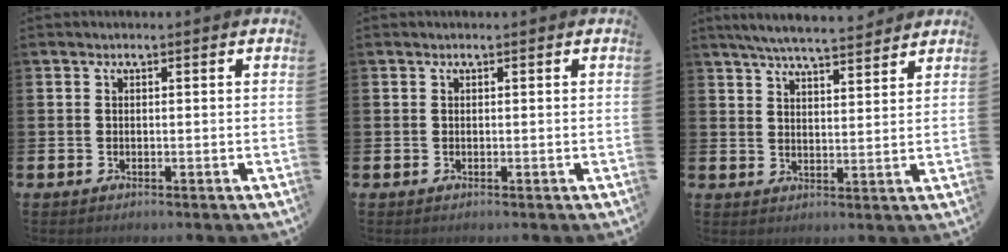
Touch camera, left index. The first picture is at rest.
{"total": 0.0}
{"total": 5.8, "force": [5.6, 0.3, 1.5], "torque": [-0.042, -0.027, 0.099]}